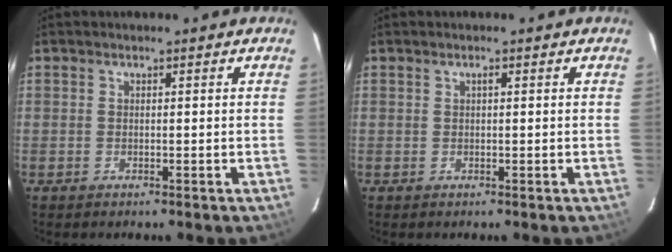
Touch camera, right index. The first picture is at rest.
{"total": 0.5, "force": [0.2, 0.2, 0.4], "torque": [-0.008, 0.004, 0.003]}